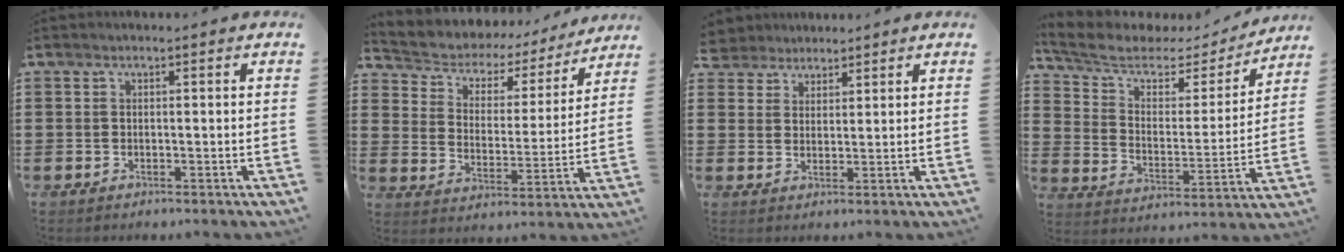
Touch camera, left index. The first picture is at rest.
{"total": 4.0, "force": [3.4, 1.9, 0.6], "torque": [-0.038, -0.026, 0.050]}
{"total": 3.3, "force": [2.8, 1.7, -0.4], "torque": [-0.010, 0.000, 0.053]}
{"total": 6.3, "force": [4.6, 3.1, 3.1], "torque": [-0.085, -0.021, 0.077]}